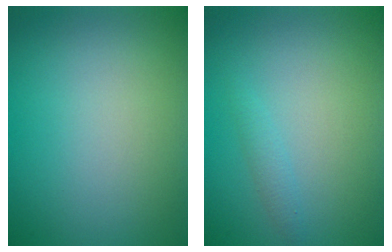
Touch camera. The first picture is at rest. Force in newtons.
{"total": 1.0, "press": 1.0, "slide": 0.0}